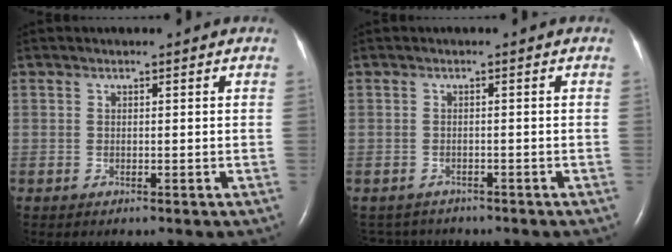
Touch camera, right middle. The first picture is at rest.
{"total": 3.7, "force": [-3.5, 1.3, -0.1], "torque": [0.000, -0.004, -0.051]}